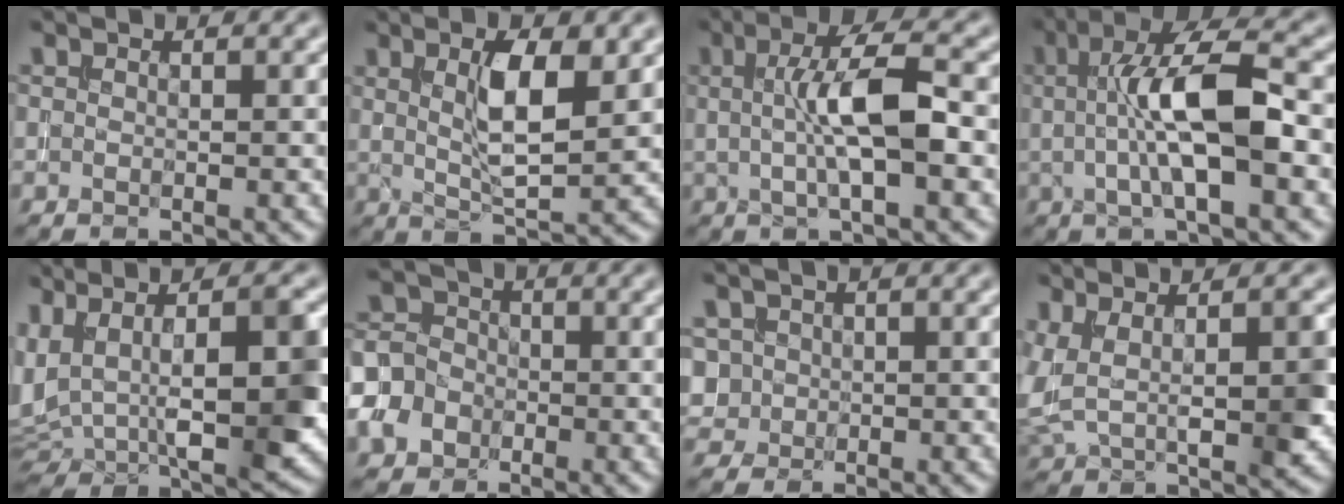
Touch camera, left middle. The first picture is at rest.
{"total": 5.3, "force": [1.5, 1.5, 4.8], "torque": [-0.083, 0.000, 0.028]}
{"total": 6.2, "force": [0.4, 1.5, 6.0], "torque": [-0.103, 0.008, 0.004]}
{"total": 8.3, "force": [0.5, 2.4, 7.9], "torque": [-0.132, 0.007, 0.006]}
{"total": 9.8, "force": [1.5, 4.6, 8.6], "torque": [-0.167, -0.008, 0.032]}
{"total": 5.3, "force": [-2.4, 4.4, 1.6], "torque": [-0.028, -0.005, -0.056]}
{"total": 2.2, "force": [0.5, 2.1, 0.2], "torque": [-0.003, 0.006, 0.023]}
{"total": 6.2, "force": [1.1, 2.7, 5.5], "torque": [-0.109, -0.003, 0.024]}